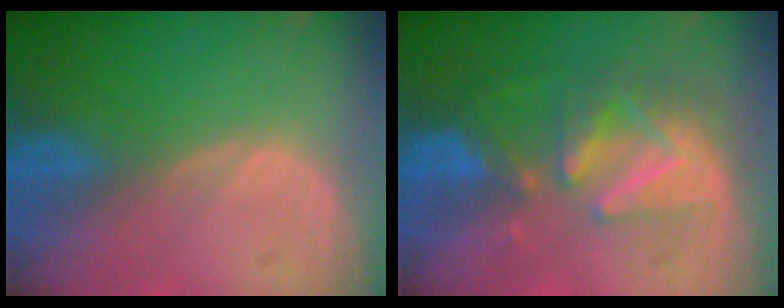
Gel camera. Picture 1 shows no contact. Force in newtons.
{"total": 8.5, "press": 8.0, "slide": 3.1}